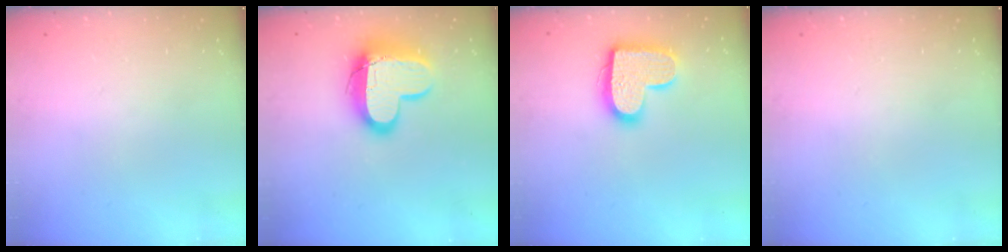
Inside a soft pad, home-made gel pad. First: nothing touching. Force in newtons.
{"total": 15.2, "press": 15.2, "slide": 1.3}
{"total": 15.6, "press": 15.6, "slide": 0.8}
{"total": 0.0}